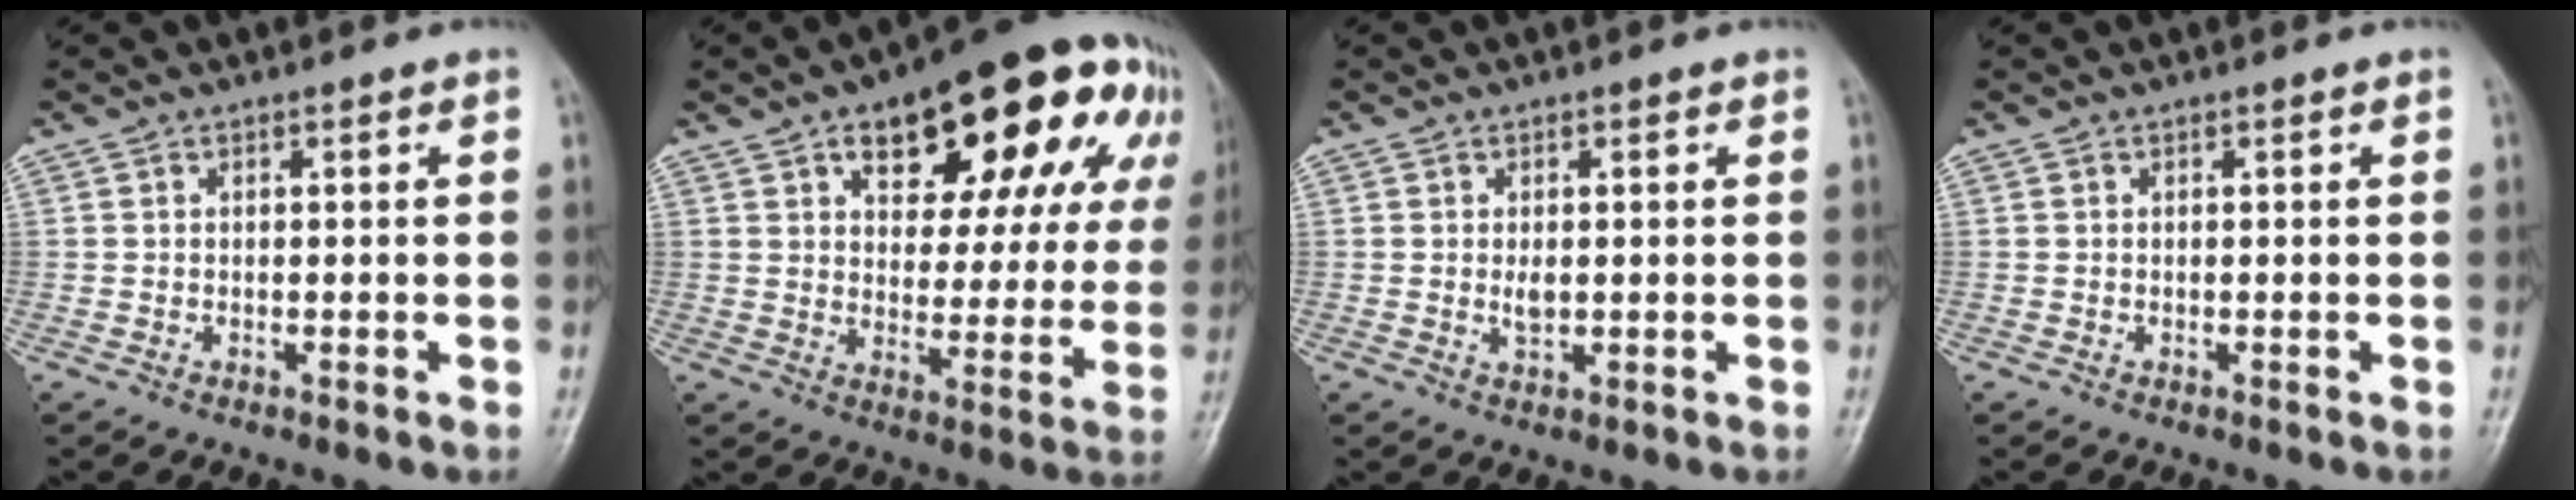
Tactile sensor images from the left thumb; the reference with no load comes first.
{"total": 24.5, "force": [11.7, 11.2, 18.4], "torque": [-0.202, 0.001, 0.160]}
{"total": 2.2, "force": [0.1, 1.3, 1.7], "torque": [-0.025, -0.004, 0.004]}
{"total": 0.0}